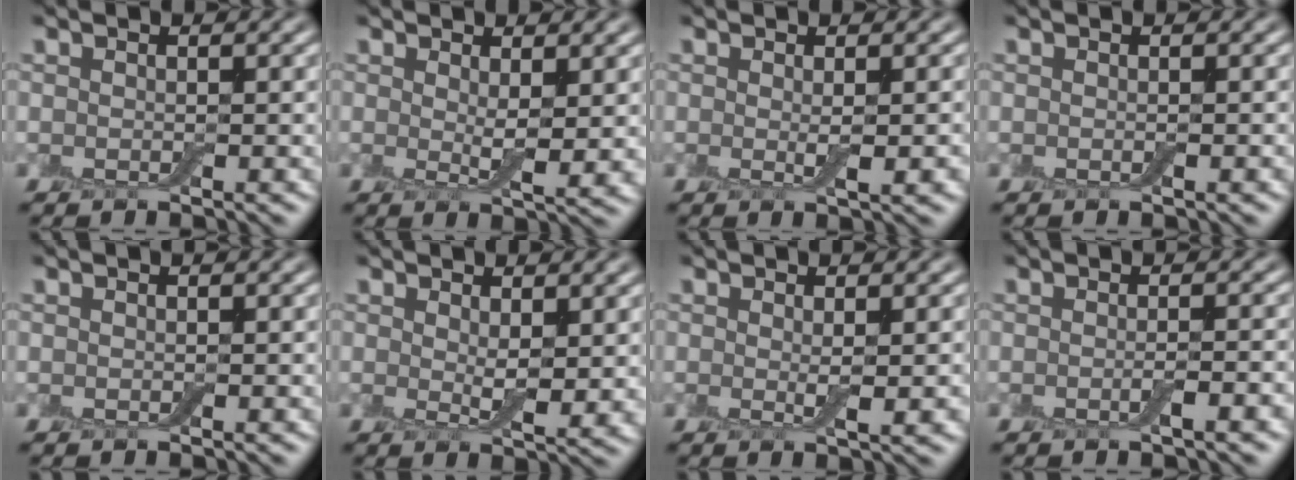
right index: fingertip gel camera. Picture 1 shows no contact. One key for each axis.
{"total": 2.1, "fx": 0.8, "fy": 0.4, "fz": 1.9, "tx": -0.035, "ty": -0.005, "tz": 0.014}
{"total": 1.6, "fx": -0.1, "fy": 0.1, "fz": 1.5, "tx": -0.029, "ty": -0.003, "tz": 0.000}
{"total": 0.0}
{"total": 0.0}
{"total": 2.2, "fx": 0.8, "fy": 0.8, "fz": 1.9, "tx": -0.035, "ty": -0.005, "tz": 0.015}
{"total": 1.3, "fx": 0.1, "fy": 0.0, "fz": 1.3, "tx": -0.025, "ty": -0.002, "tz": 0.000}
{"total": 1.1, "fx": -0.6, "fy": -0.3, "fz": 0.9, "tx": -0.018, "ty": 0.003, "tz": -0.010}